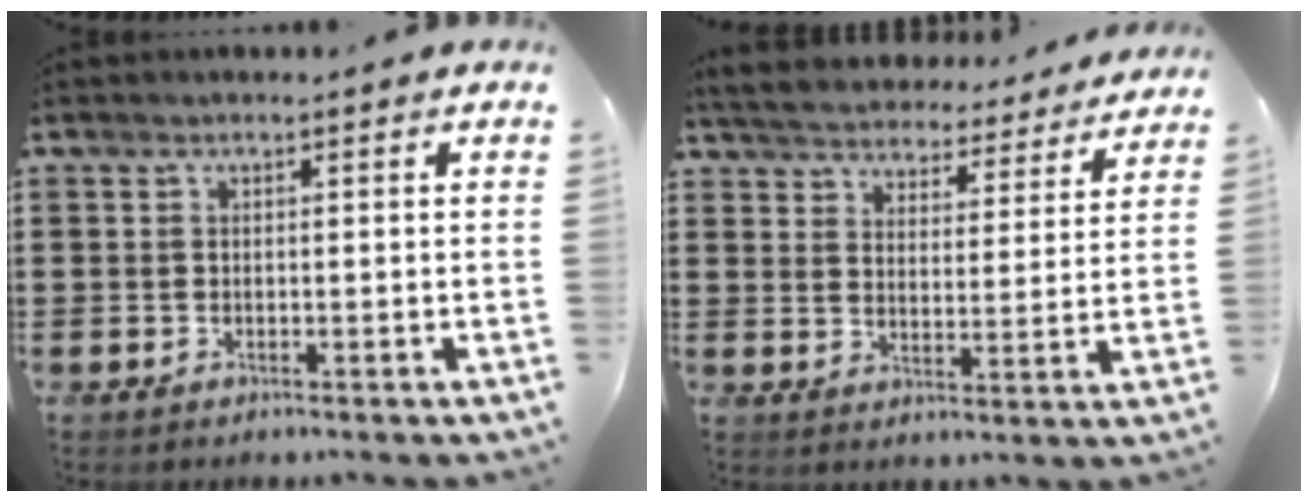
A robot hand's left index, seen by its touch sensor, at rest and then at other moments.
{"total": 5.2, "force": [5.2, 0.2, 0.0], "torque": [-0.031, -0.039, 0.088]}